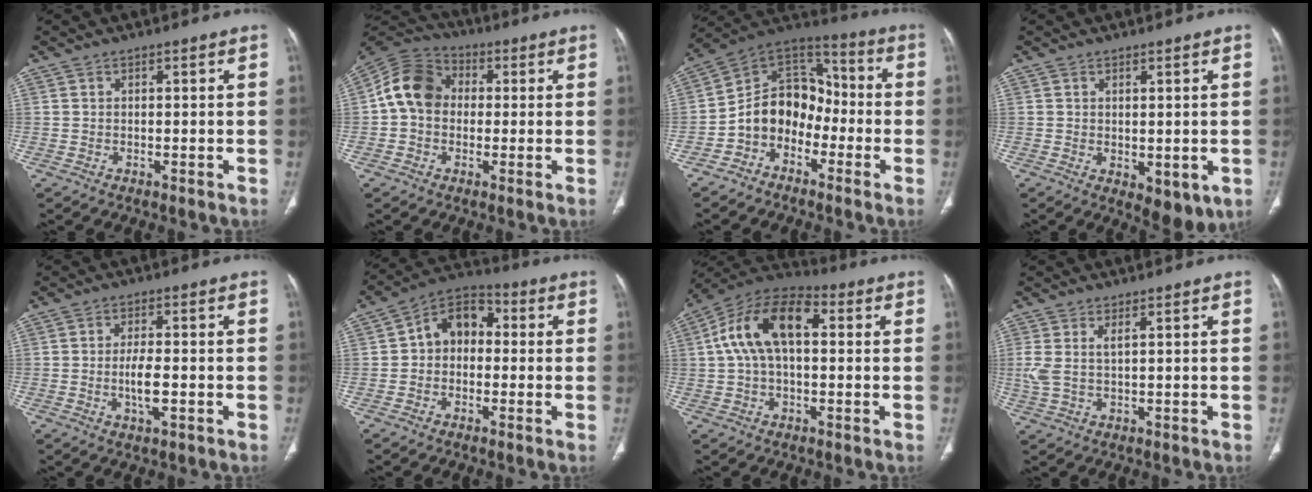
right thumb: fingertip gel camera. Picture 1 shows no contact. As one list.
[{"total": 11.2, "force": [0.5, 9.0, 6.5], "torque": [-0.107, 0.030, -0.007]}, {"total": 12.4, "force": [-4.3, 9.7, 6.4], "torque": [-0.074, 0.077, -0.092]}, {"total": 6.7, "force": [-1.5, 3.3, 5.6], "torque": [-0.060, -0.008, -0.004]}, {"total": 4.8, "force": [-1.1, 1.6, 4.4], "torque": [-0.082, -0.002, -0.020]}, {"total": 9.2, "force": [0.3, 7.0, 6.0], "torque": [-0.064, 0.033, -0.014]}, {"total": 14.5, "force": [2.3, 8.0, 11.8], "torque": [-0.219, 0.040, 0.033]}, {"total": 3.9, "force": [1.2, 1.3, 3.4], "torque": [-0.099, 0.002, 0.032]}]